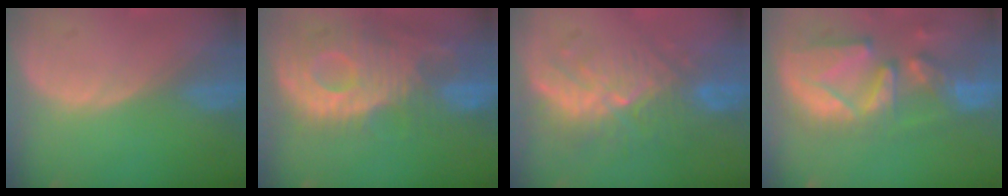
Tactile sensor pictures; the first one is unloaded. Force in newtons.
{"total": 12.3, "press": 10.9, "slide": 5.8}
{"total": 9.5, "press": 9.1, "slide": 2.7}
{"total": 13.1, "press": 11.4, "slide": 6.5}